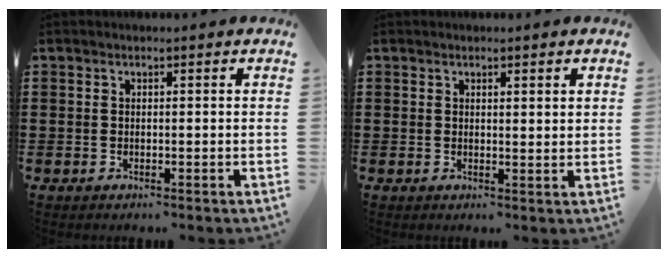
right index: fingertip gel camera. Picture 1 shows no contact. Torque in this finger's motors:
{"motor_torque": [-0.15, 0.37, 0.00, -0.01]}